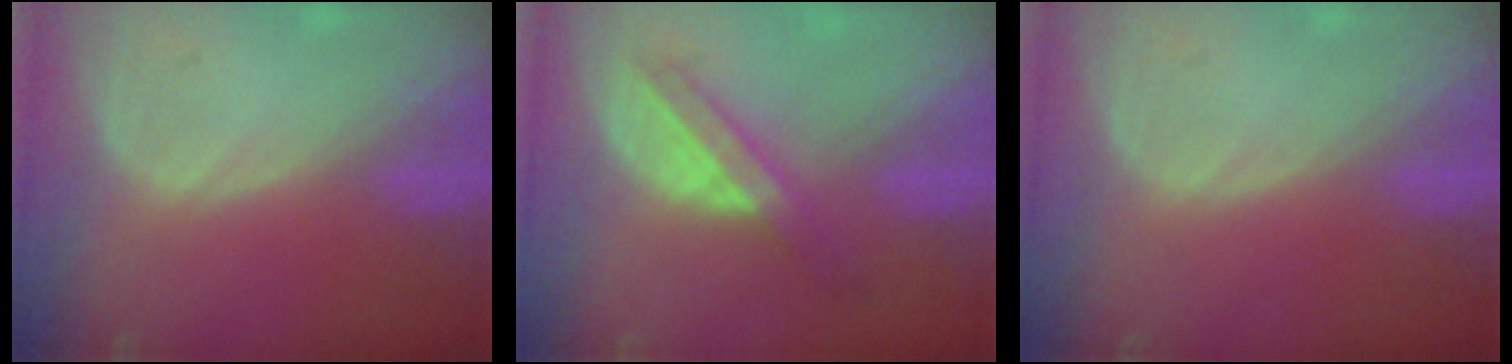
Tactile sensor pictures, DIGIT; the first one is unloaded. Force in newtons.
{"total": 6.0, "press": 5.5, "slide": 2.5}
{"total": 0.0}